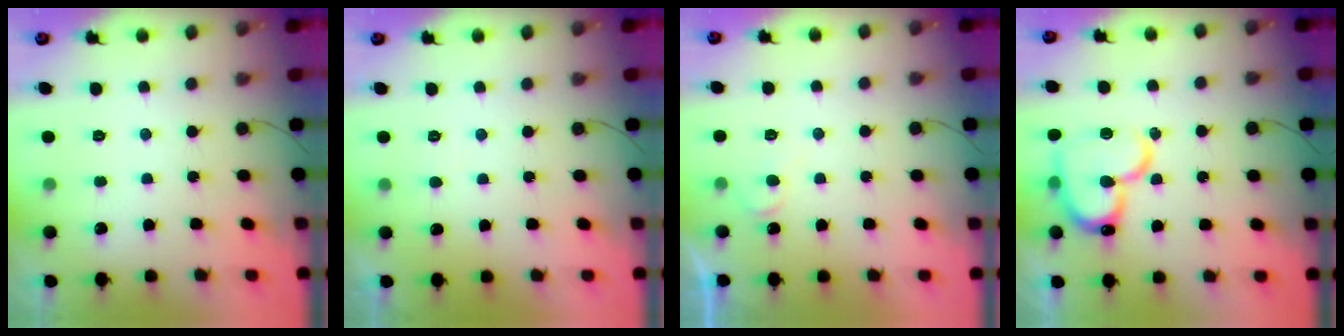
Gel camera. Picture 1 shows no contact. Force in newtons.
{"total": 3.4, "press": 3.4, "slide": 0.2}
{"total": 4.4, "press": 4.4, "slide": 0.4}
{"total": 18.4, "press": 18.3, "slide": 1.8}